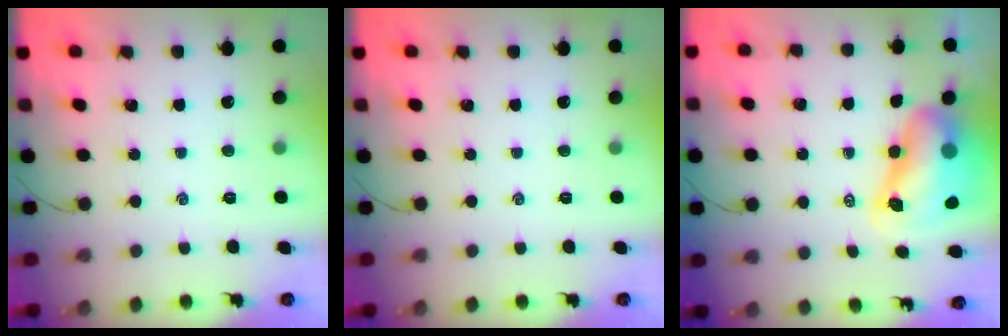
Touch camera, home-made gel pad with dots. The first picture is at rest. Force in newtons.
{"total": 0.0}
{"total": 11.8, "press": 11.3, "slide": 3.4}